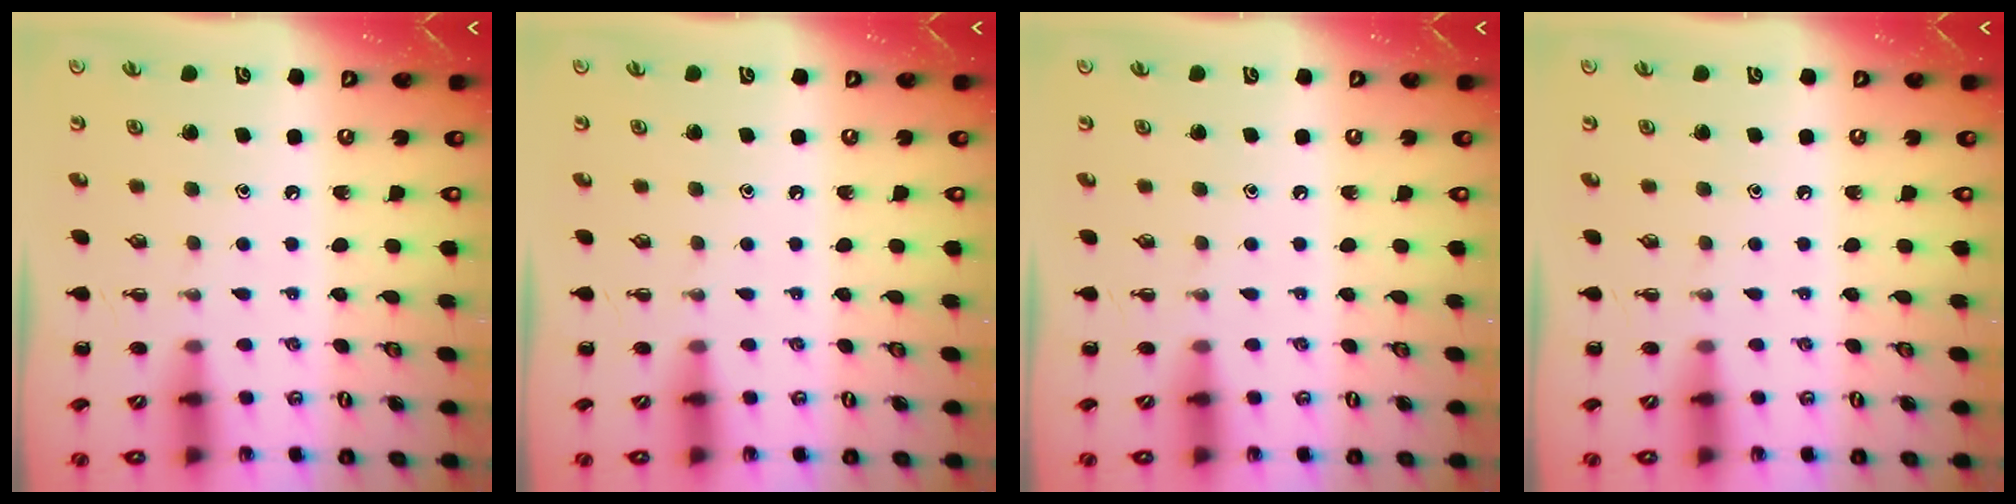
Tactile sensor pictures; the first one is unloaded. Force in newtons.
{"total": 0.0}
{"total": 0.0}
{"total": 0.0}